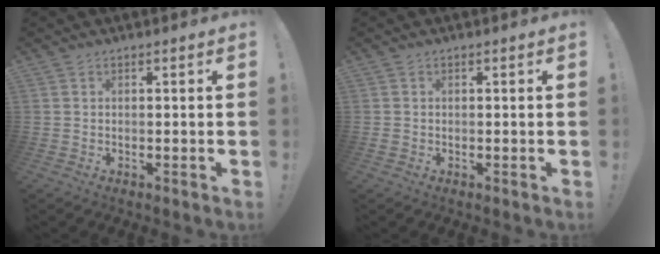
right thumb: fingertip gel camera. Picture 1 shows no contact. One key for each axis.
{"total": 0.6, "fx": -0.2, "fy": 0.5, "fz": 0.1, "tx": -0.003, "ty": 0.002, "tz": -0.004}